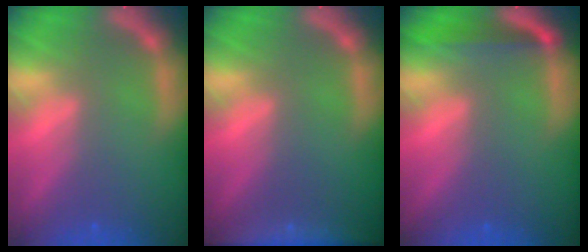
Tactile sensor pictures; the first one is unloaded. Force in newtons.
{"total": 6.0}
{"total": 3.0}